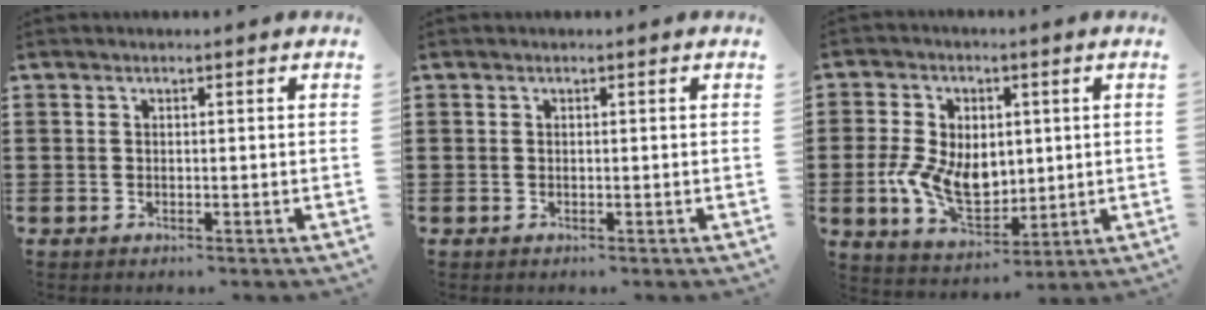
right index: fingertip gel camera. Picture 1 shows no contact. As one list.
[{"total": 0.0}, {"total": 9.2, "force": [-0.2, 6.5, 6.5], "torque": [-0.143, 0.009, -0.002]}]